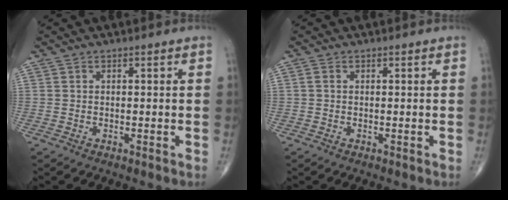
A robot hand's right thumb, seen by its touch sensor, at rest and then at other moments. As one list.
[{"total": 0.6, "force": [0.1, 0.5, 0.4], "torque": [-0.008, 0.001, 0.001]}]